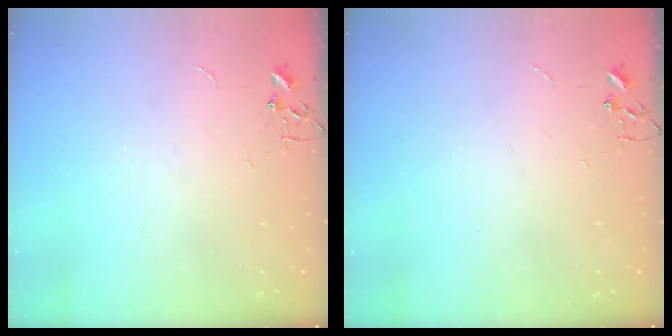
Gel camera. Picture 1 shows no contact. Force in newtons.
{"total": 0.0}